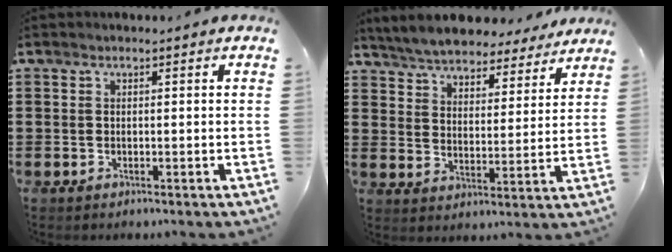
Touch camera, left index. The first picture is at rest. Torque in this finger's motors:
{"motor_torque": [2.14, 0.00, 0.52, 0.03]}